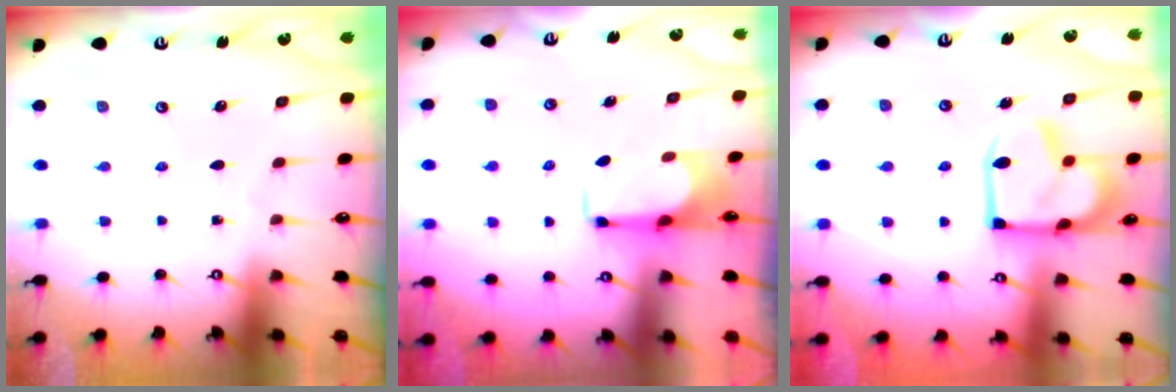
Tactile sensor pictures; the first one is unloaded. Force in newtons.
{"total": 1.1, "press": 1.1, "slide": 0.1}
{"total": 11.6, "press": 11.5, "slide": 1.5}